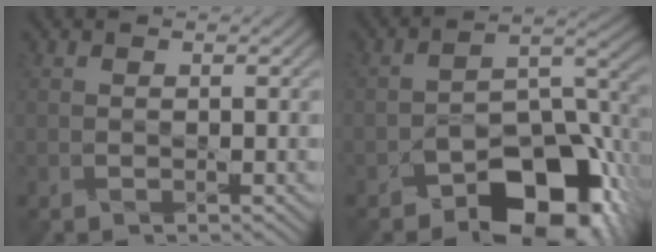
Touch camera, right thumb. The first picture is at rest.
{"total": 13.2, "force": [-8.5, 6.3, 7.9], "torque": [-0.106, -0.007, -0.146]}